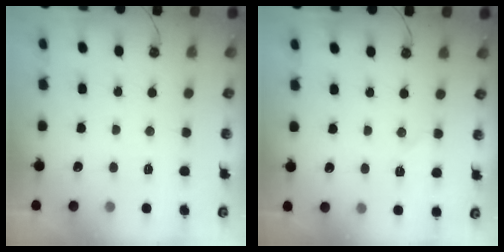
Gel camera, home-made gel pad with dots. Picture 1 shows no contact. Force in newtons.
{"total": 5.9, "press": 5.8, "slide": 1.0}